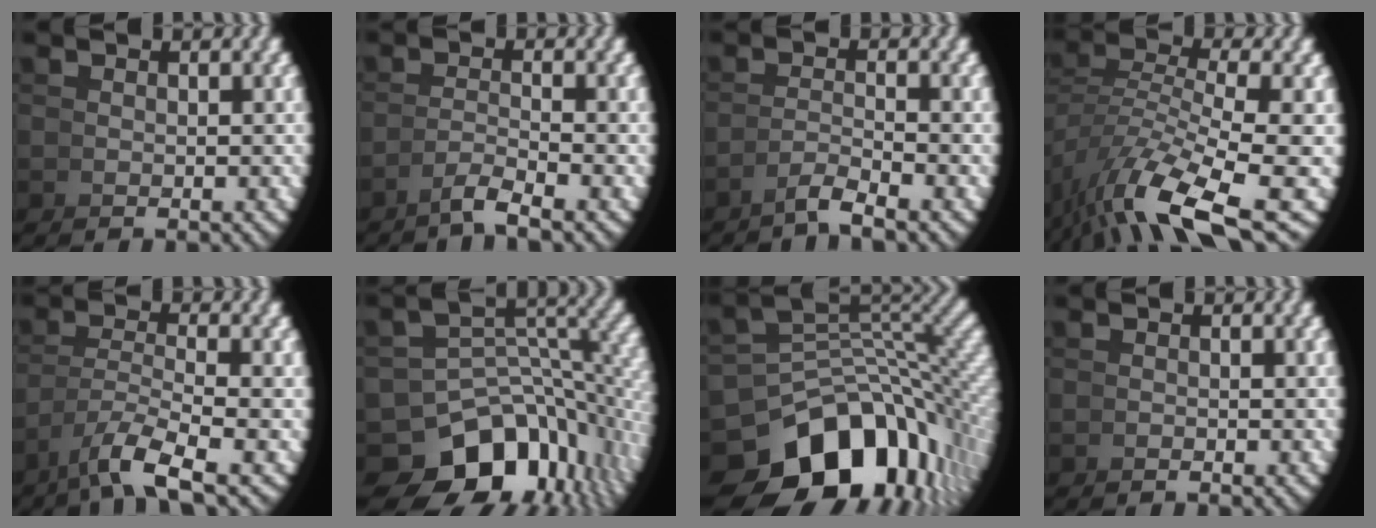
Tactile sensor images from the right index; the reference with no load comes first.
{"total": 2.2, "force": [-1.6, -1.0, 1.3], "torque": [-0.012, 0.004, -0.031]}
{"total": 2.2, "force": [-1.7, -1.0, 1.1], "torque": [-0.009, 0.005, -0.033]}
{"total": 7.2, "force": [-3.5, 2.4, 5.8], "torque": [-0.109, -0.028, -0.033]}
{"total": 4.3, "force": [-1.4, 1.7, 3.7], "torque": [-0.075, -0.020, -0.012]}
{"total": 12.7, "force": [-5.0, 7.6, 8.9], "torque": [-0.140, -0.048, -0.053]}
{"total": 16.1, "force": [-4.4, 9.7, 12.1], "torque": [-0.192, -0.051, -0.038]}
{"total": 0.9, "force": [-0.5, -0.7, -0.4], "torque": [0.010, 0.001, -0.011]}